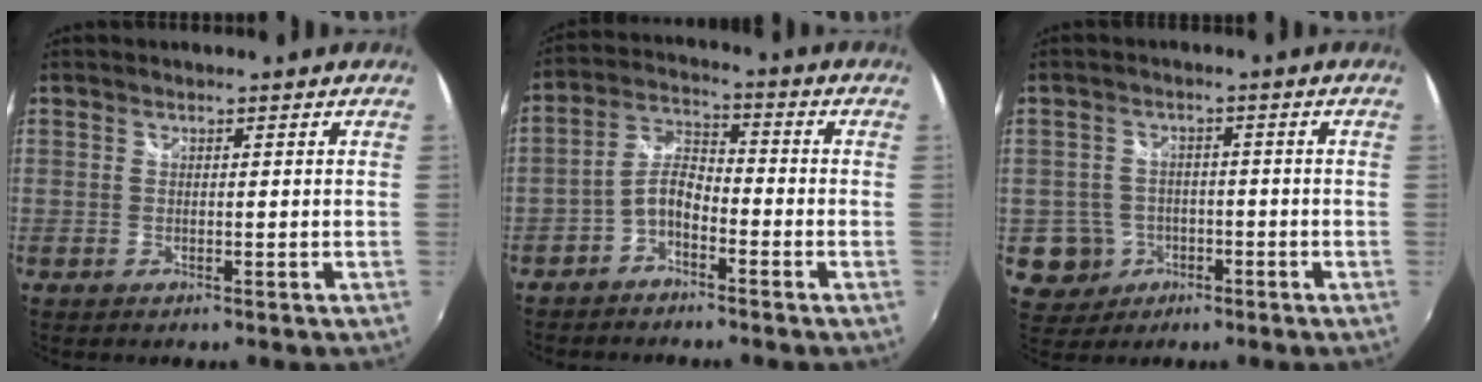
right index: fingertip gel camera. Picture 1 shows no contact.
{"total": 5.4, "force": [-3.4, 2.5, 3.5], "torque": [-0.082, 0.019, -0.068]}
{"total": 6.8, "force": [-2.2, 6.4, 1.1], "torque": [-0.047, 0.015, -0.025]}